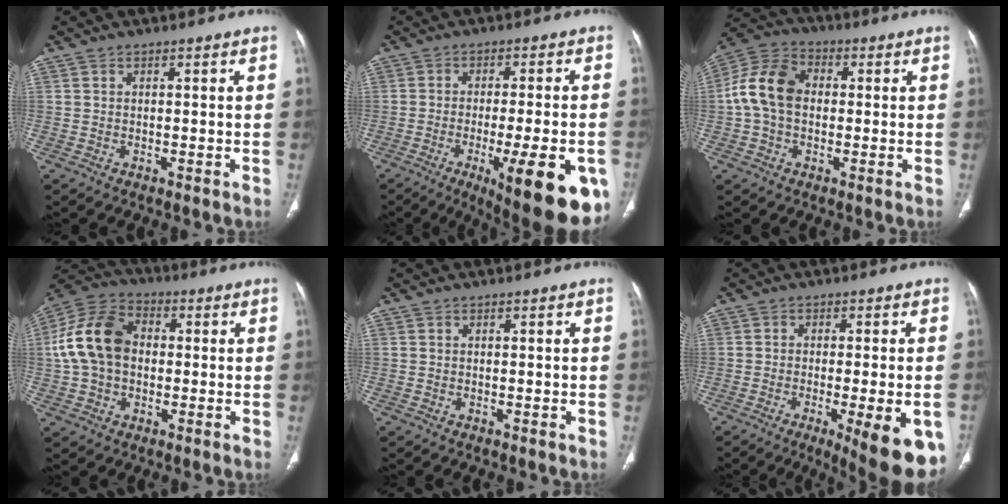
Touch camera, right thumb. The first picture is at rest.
{"total": 19.3, "force": [-8.2, 5.5, 16.6], "torque": [-0.167, 0.000, -0.102]}
{"total": 11.2, "force": [0.2, 8.1, 7.7], "torque": [-0.145, 0.031, -0.006]}
{"total": 13.9, "force": [0.5, 10.1, 9.5], "torque": [-0.177, 0.033, 0.001]}
{"total": 0.0}
{"total": 14.5, "force": [-6.5, 3.8, 12.4], "torque": [-0.122, -0.005, -0.082]}